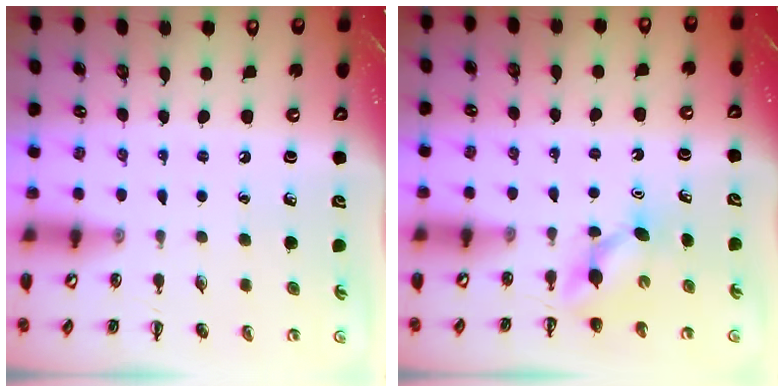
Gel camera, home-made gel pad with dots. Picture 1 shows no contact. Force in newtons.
{"total": 4.1, "press": 4.0, "slide": 1.0}